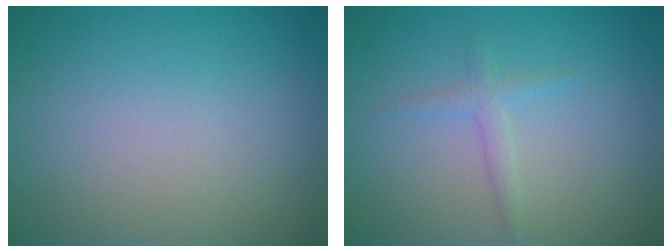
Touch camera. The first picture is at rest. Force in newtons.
{"total": 1.3, "press": 1.3, "slide": 0.1}